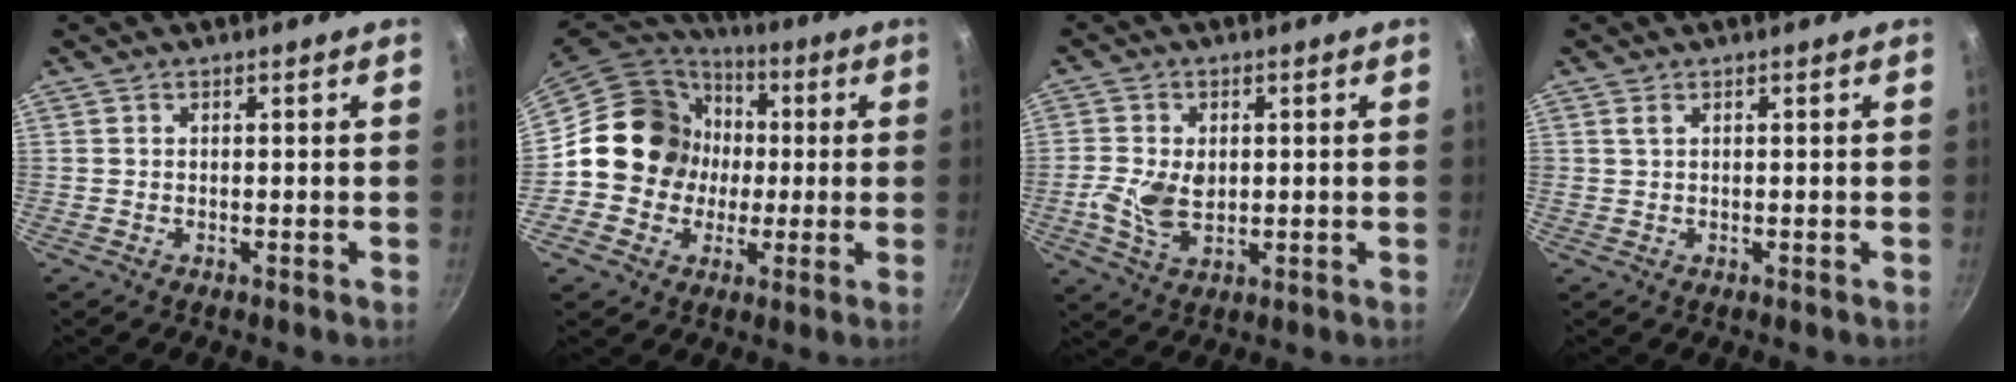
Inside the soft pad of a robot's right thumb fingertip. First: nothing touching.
{"total": 16.2, "force": [0.3, 14.7, 6.9], "torque": [-0.089, 0.027, -0.002]}
{"total": 7.3, "force": [-0.2, 4.8, 5.5], "torque": [-0.110, -0.007, -0.005]}
{"total": 0.9, "force": [0.4, 0.4, 0.6], "torque": [-0.012, 0.001, 0.010]}